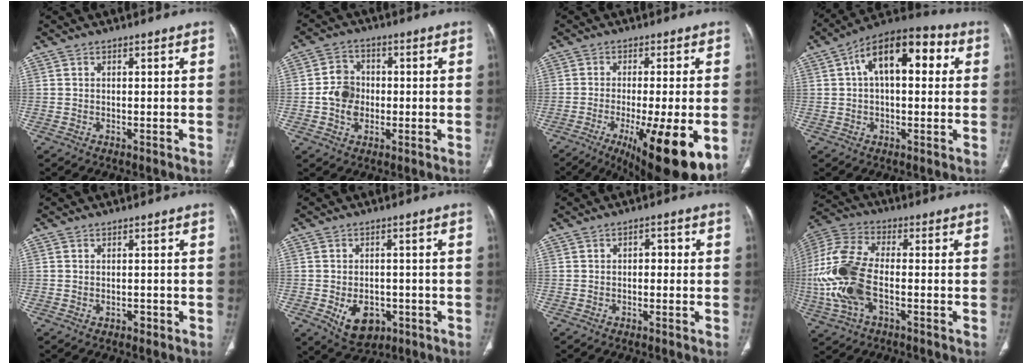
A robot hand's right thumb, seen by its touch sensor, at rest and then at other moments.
{"total": 6.8, "force": [-0.9, 5.6, 3.8], "torque": [-0.048, 0.012, -0.022]}
{"total": 17.6, "force": [-6.1, 3.9, 16.0], "torque": [-0.202, -0.024, -0.079]}
{"total": 15.5, "force": [4.0, 7.9, 12.8], "torque": [-0.175, 0.036, 0.054]}
{"total": 0.9, "force": [-0.3, 0.6, 0.5], "torque": [-0.006, 0.004, -0.002]}
{"total": 7.7, "force": [-2.5, 5.4, 4.9], "torque": [-0.055, 0.007, -0.025]}
{"total": 2.3, "force": [-0.1, 1.5, 1.8], "torque": [-0.015, 0.011, -0.007]}
{"total": 16.6, "force": [-3.3, 8.6, 13.8], "torque": [-0.321, 0.018, -0.061]}